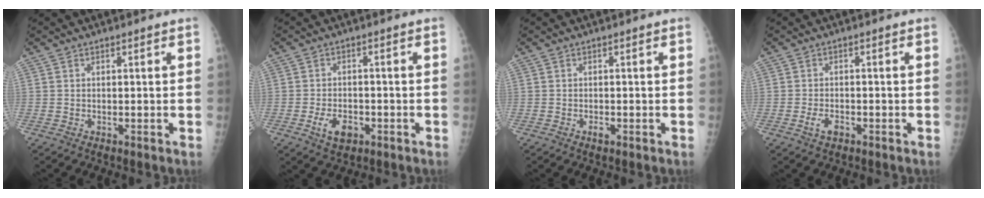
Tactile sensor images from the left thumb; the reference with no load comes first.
{"total": 5.2, "force": [-2.2, 3.2, 3.4], "torque": [-0.054, 0.008, -0.033]}
{"total": 0.9, "force": [-0.5, 0.5, 0.6], "torque": [-0.010, 0.000, -0.008]}
{"total": 2.7, "force": [-1.3, 1.6, 1.9], "torque": [-0.036, 0.005, -0.021]}